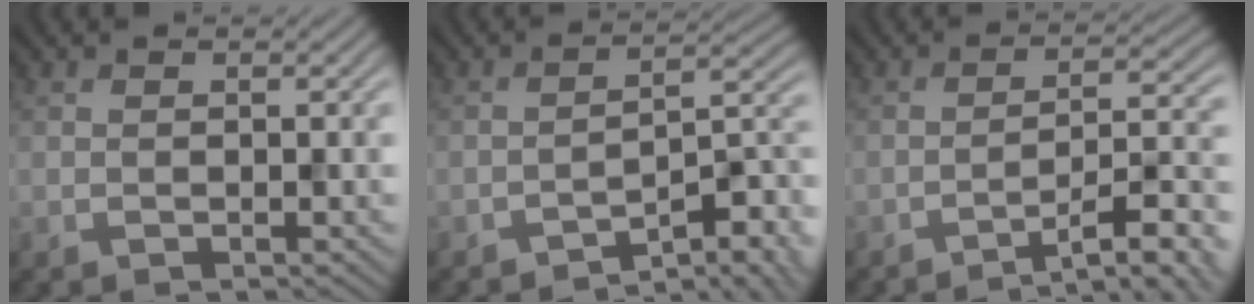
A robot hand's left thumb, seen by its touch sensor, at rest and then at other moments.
{"total": 7.1, "force": [-5.2, 1.8, 4.4], "torque": [-0.052, 0.012, -0.085]}
{"total": 8.8, "force": [-6.1, 1.7, 6.2], "torque": [-0.093, 0.017, -0.094]}